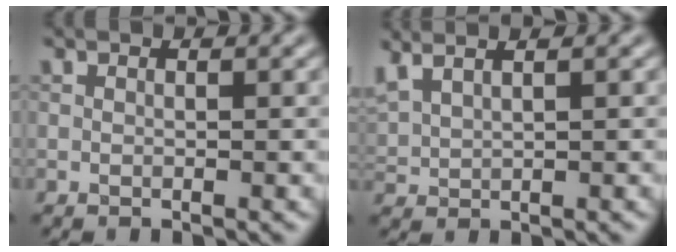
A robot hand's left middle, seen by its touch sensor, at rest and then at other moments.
{"total": 3.3, "force": [2.6, 1.0, 1.7], "torque": [-0.050, 0.019, 0.053]}